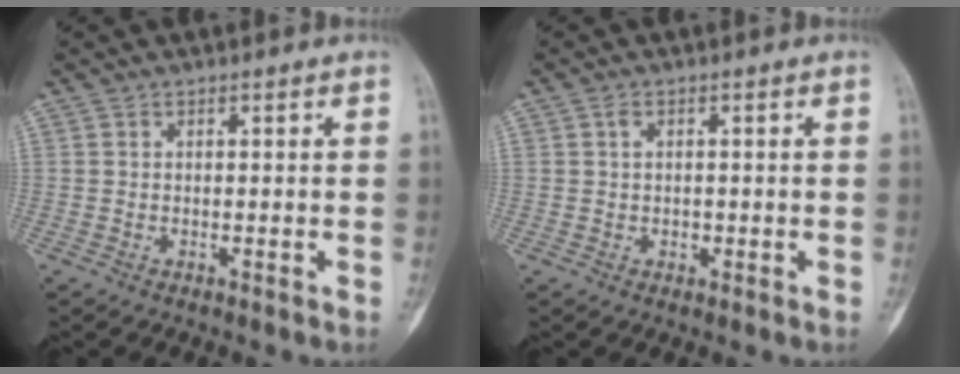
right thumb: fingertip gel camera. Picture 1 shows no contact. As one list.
[{"total": 1.9, "force": [0.2, 1.5, 1.2], "torque": [-0.015, 0.001, 0.003]}]